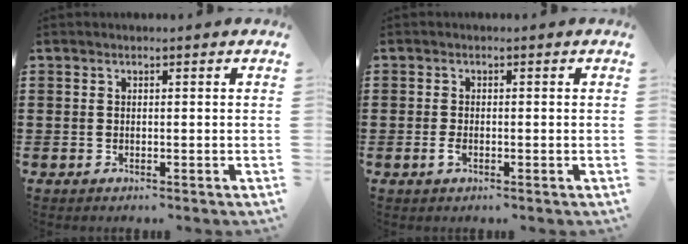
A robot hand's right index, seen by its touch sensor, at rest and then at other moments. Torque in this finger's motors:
{"motor_torque": [1.08, 1.06, 0.24, 0.06]}